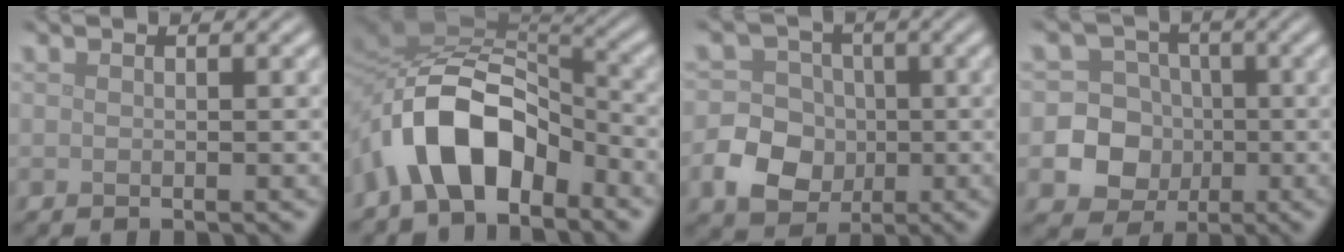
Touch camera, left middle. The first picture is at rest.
{"total": 9.6, "force": [-4.6, 5.3, 6.5], "torque": [-0.118, 0.017, -0.093]}
{"total": 6.9, "force": [-1.7, 6.2, 2.6], "torque": [-0.037, 0.007, -0.058]}
{"total": 10.0, "force": [-1.8, 9.5, 2.3], "torque": [-0.059, 0.009, -0.052]}